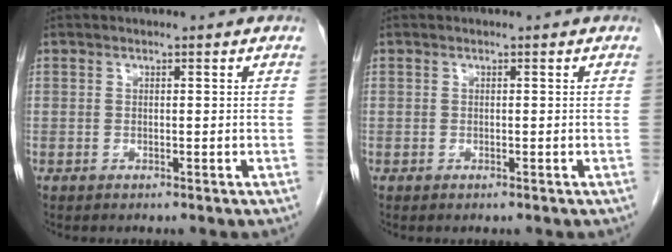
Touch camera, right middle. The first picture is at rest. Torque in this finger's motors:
{"motor_torque": [-0.23, -0.02, -0.04, -0.01]}